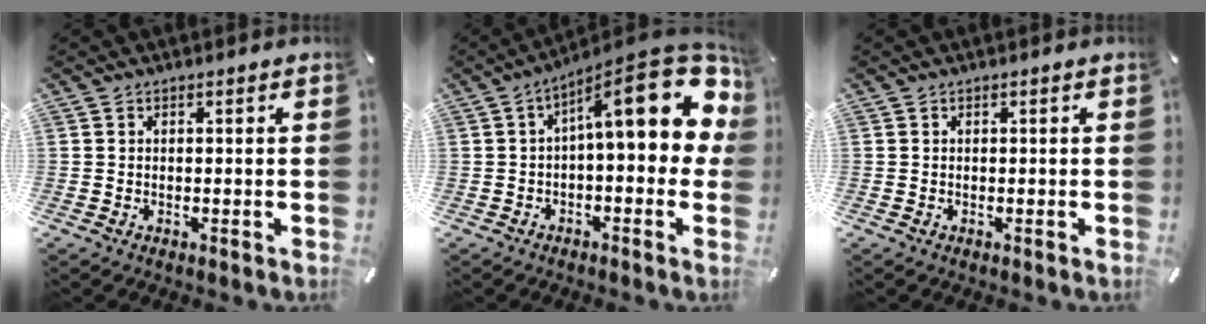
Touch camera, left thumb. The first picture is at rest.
{"total": 18.7, "force": [6.3, 6.8, 16.2], "torque": [-0.222, -0.050, 0.099]}
{"total": 0.0}